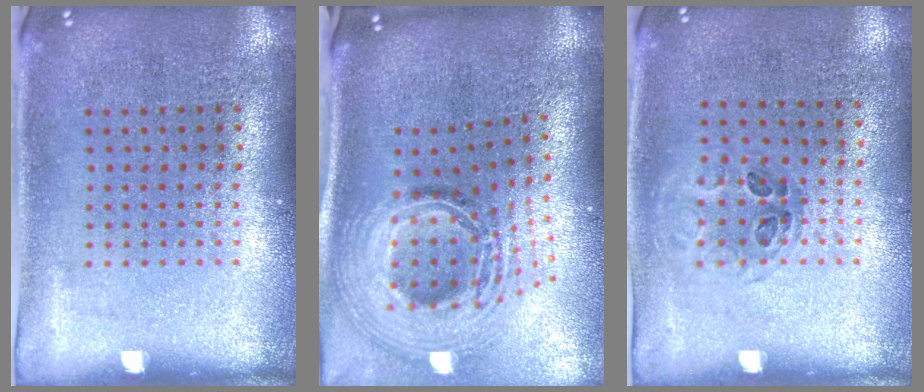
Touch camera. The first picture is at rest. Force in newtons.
{"total": 2.8, "press": 1.9, "slide": 2.1}
{"total": 1.0, "press": 0.7, "slide": 0.7}